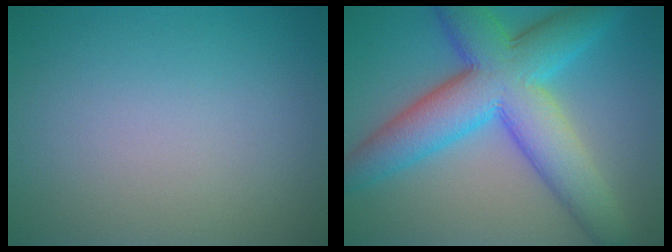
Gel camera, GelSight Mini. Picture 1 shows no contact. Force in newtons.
{"total": 10.8, "press": 10.8, "slide": 0.1}